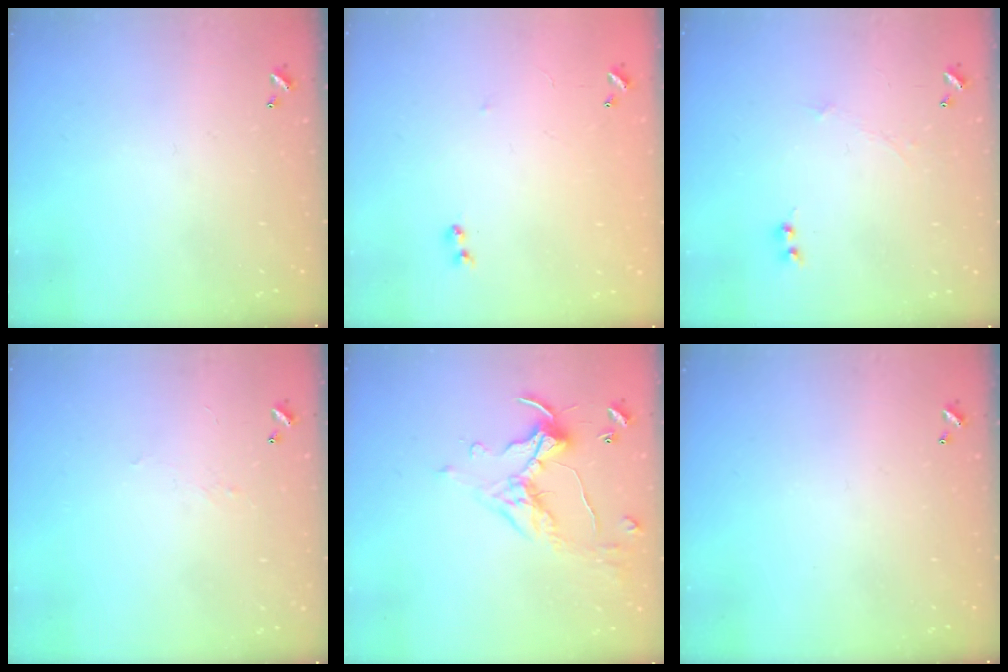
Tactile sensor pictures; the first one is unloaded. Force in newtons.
{"total": 6.4, "press": 6.4, "slide": 0.8}
{"total": 0.0}
{"total": 2.2, "press": 2.0, "slide": 0.8}
{"total": 1.5, "press": 1.5, "slide": 0.2}
{"total": 0.0}